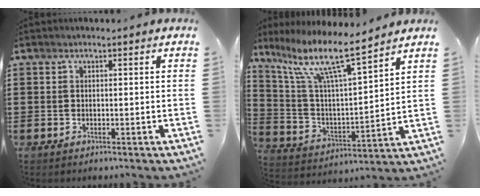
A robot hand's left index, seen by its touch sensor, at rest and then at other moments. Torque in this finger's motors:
{"motor_torque": [2.14, 0.00, 0.74, 0.21]}